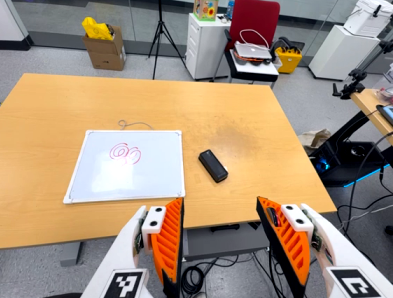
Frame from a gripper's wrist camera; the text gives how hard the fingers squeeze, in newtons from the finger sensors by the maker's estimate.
{"total": 0.0}